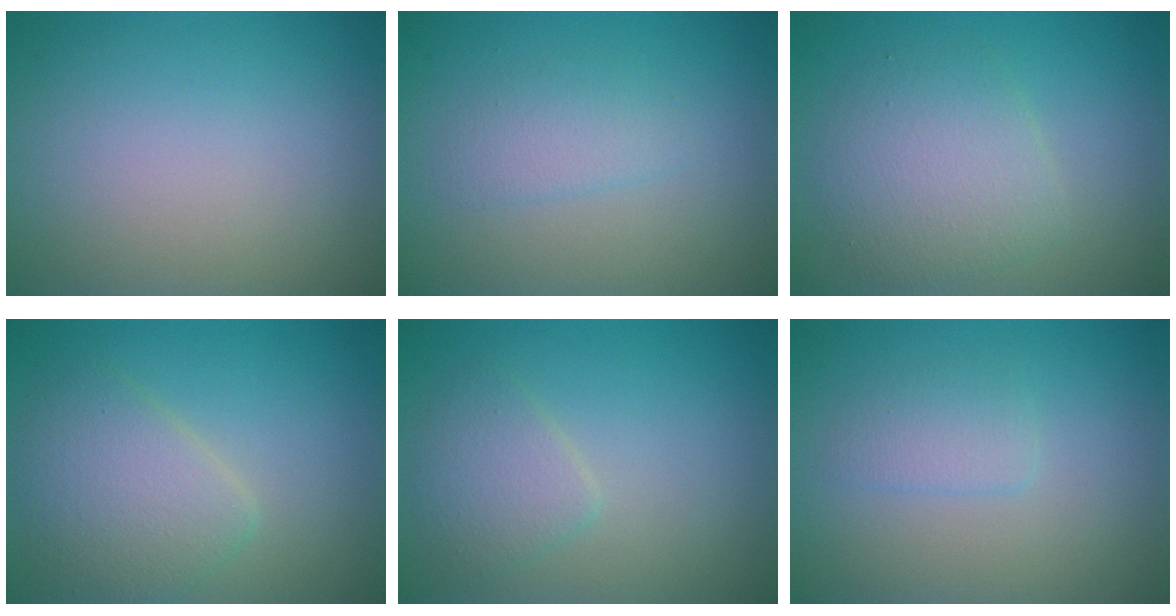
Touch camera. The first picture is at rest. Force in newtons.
{"total": 1.8, "press": 1.8, "slide": 0.1}
{"total": 4.1, "press": 4.1, "slide": 0.0}
{"total": 4.5, "press": 4.5, "slide": 0.2}
{"total": 2.6, "press": 2.6, "slide": 0.1}
{"total": 1.6, "press": 1.6, "slide": 0.0}